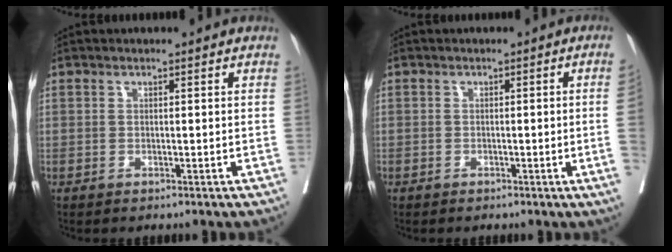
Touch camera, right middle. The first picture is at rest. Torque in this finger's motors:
{"motor_torque": [0.30, -0.22, -1.06, -0.21]}